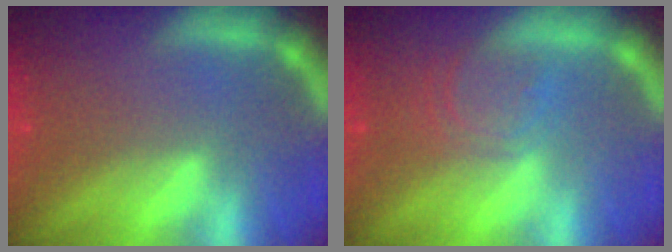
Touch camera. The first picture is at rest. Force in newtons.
{"total": 3.5}